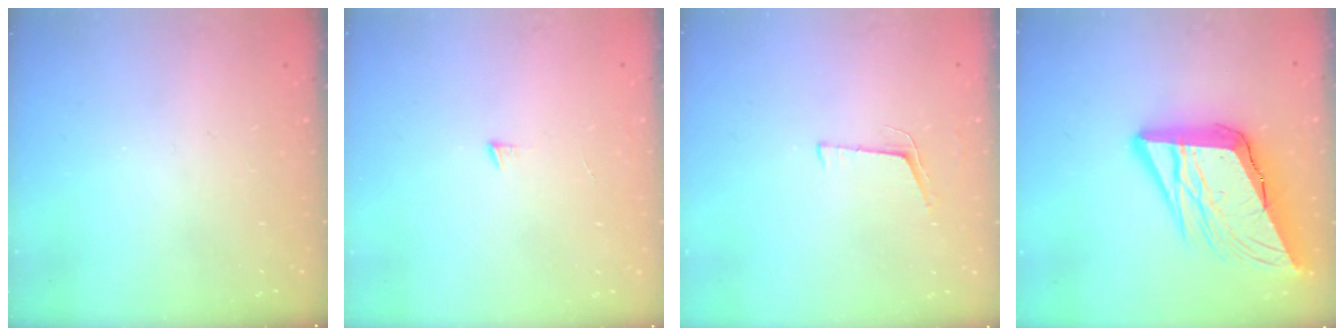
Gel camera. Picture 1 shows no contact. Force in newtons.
{"total": 4.1, "press": 4.1, "slide": 0.4}
{"total": 4.2, "press": 3.5, "slide": 2.3}
{"total": 18.2, "press": 18.0, "slide": 2.6}